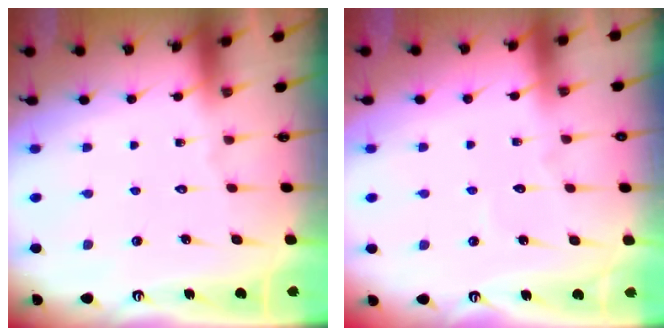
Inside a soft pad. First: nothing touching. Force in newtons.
{"total": 2.8, "press": 2.8, "slide": 0.3}